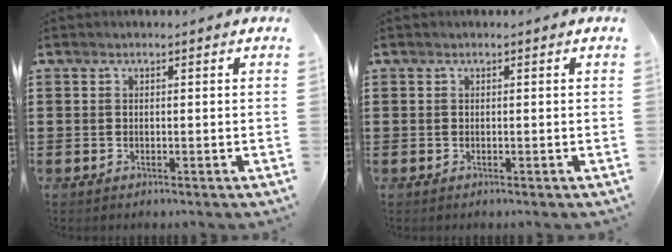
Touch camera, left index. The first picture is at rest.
{"total": 0.0}